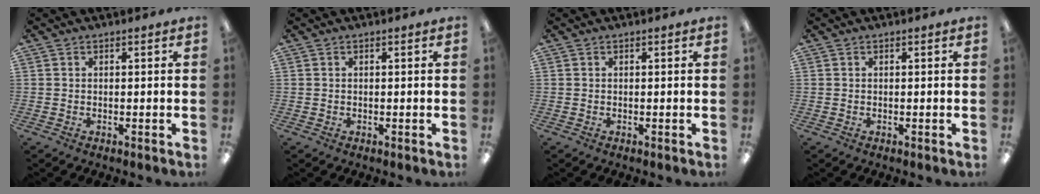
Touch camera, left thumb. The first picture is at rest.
{"total": 0.0}
{"total": 0.0}
{"total": 0.0}